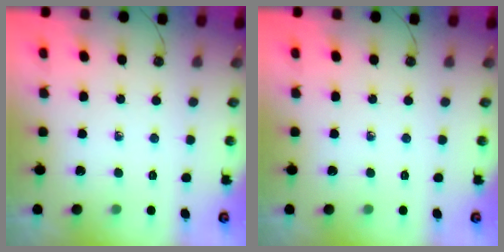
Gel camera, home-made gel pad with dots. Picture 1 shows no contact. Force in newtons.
{"total": 0.0}